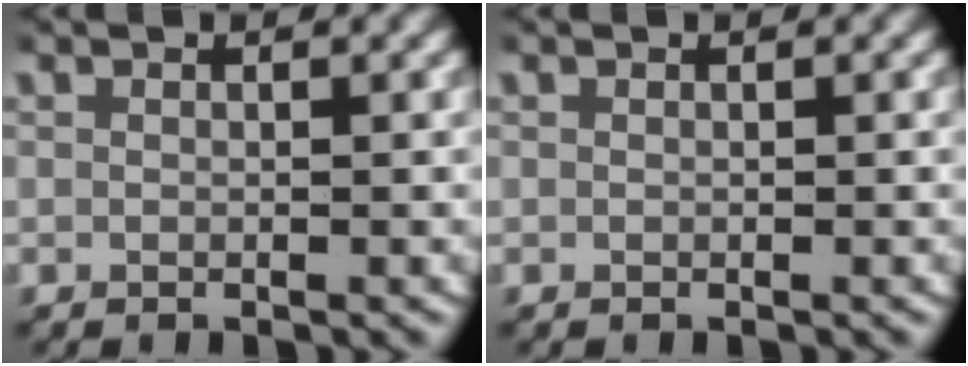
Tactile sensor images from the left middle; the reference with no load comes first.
{"total": 0.0}